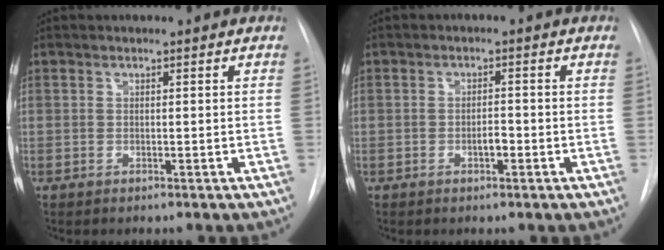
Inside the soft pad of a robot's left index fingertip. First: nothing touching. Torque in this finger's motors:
{"motor_torque": [0.14, 0.03, 0.03, 0.01]}